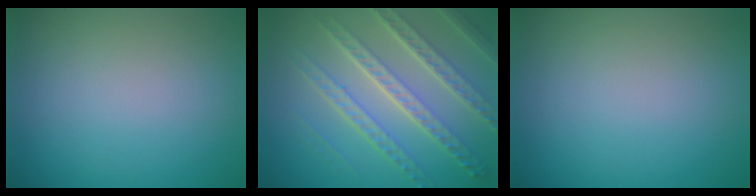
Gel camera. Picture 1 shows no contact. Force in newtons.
{"total": 7.1, "press": 5.0, "slide": 5.0}
{"total": 0.0}